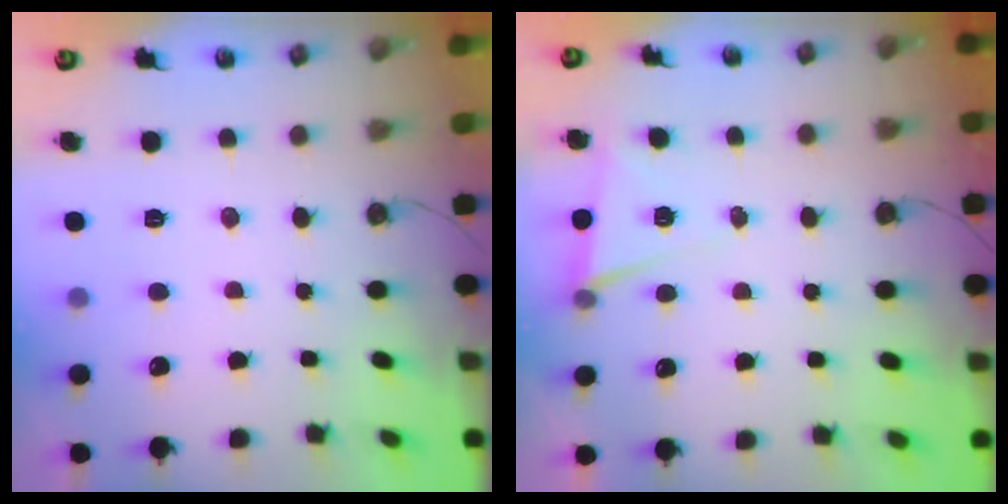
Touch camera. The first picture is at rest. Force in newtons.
{"total": 5.3, "press": 3.6, "slide": 3.8}